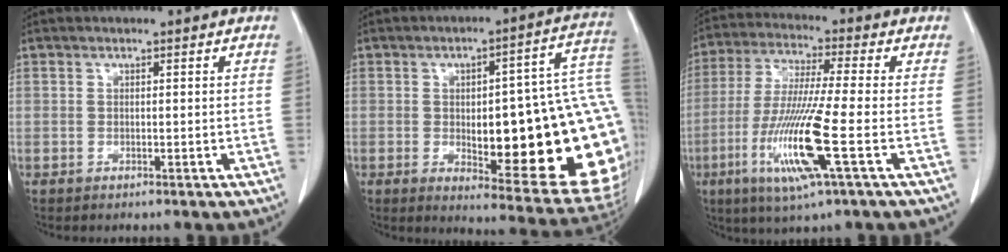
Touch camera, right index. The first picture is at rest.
{"total": 27.0, "force": [-2.0, 5.9, 26.3], "torque": [-0.250, 0.020, -0.008]}
{"total": 13.9, "force": [-4.4, -0.2, 13.2], "torque": [-0.278, -0.024, -0.087]}